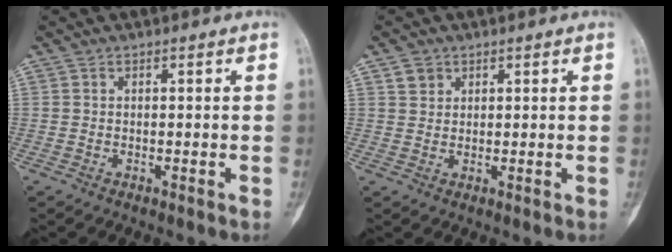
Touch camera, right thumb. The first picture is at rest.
{"total": 2.3, "force": [1.4, 1.8, 0.6], "torque": [0.002, -0.005, 0.023]}